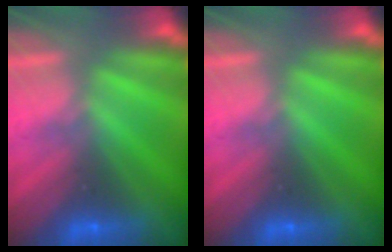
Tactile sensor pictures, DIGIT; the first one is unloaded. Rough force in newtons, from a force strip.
{"total": 0.0}